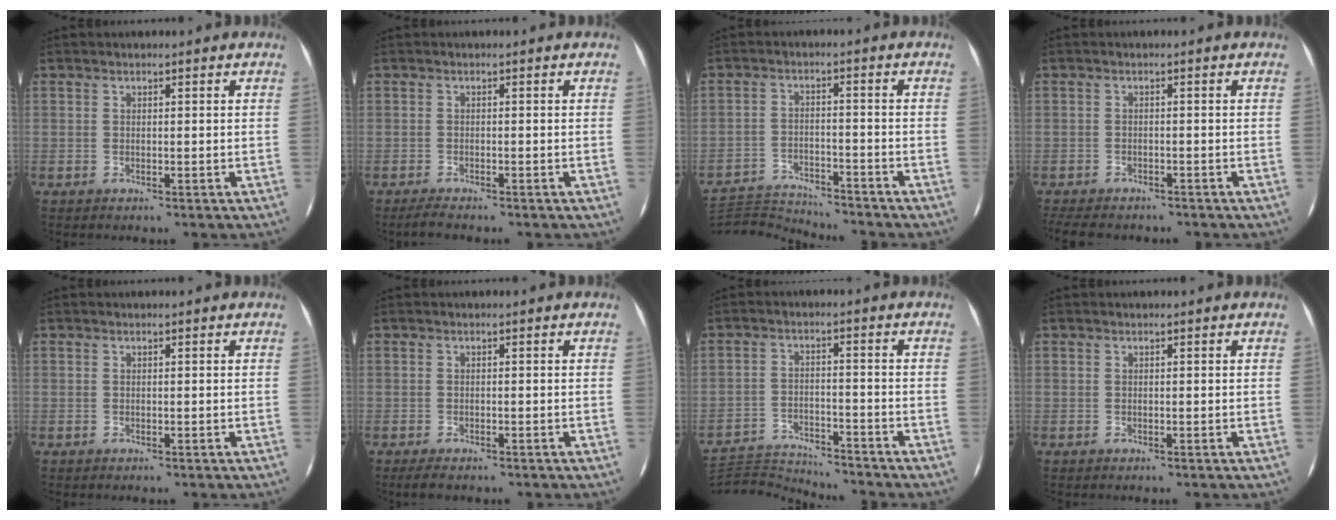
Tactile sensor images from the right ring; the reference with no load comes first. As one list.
[{"total": 2.4, "force": [-2.1, 0.3, 1.1], "torque": [-0.031, -0.005, -0.037]}, {"total": 13.1, "force": [-12.6, 1.7, 3.1], "torque": [-0.083, 0.007, -0.208]}, {"total": 6.6, "force": [-5.6, 2.6, 2.5], "torque": [-0.068, -0.007, -0.086]}, {"total": 0.0}, {"total": 2.6, "force": [-2.0, 0.9, 1.4], "torque": [-0.030, -0.009, -0.032]}, {"total": 13.8, "force": [-13.3, 1.5, 3.3], "torque": [-0.086, 0.006, -0.221]}, {"total": 0.0}]